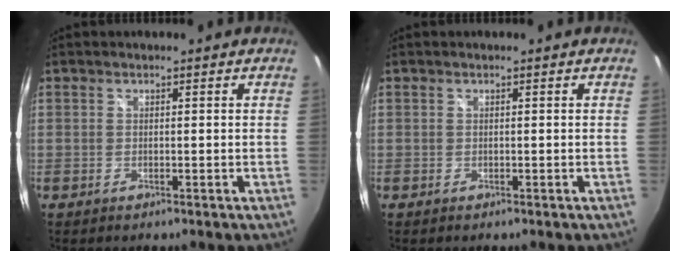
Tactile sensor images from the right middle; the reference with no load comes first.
{"total": 0.0}